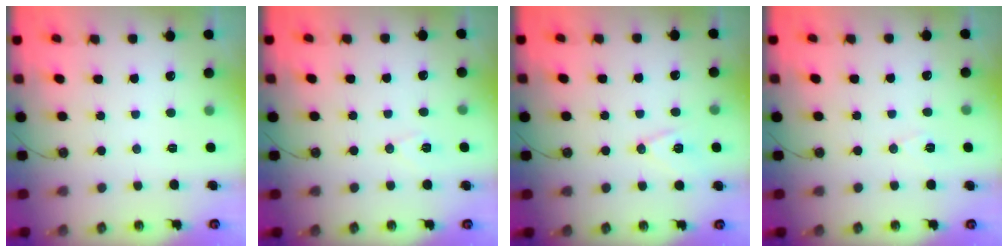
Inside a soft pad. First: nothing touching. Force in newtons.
{"total": 6.6, "press": 4.8, "slide": 4.5}
{"total": 10.0, "press": 9.3, "slide": 3.7}
{"total": 6.3, "press": 4.5, "slide": 4.4}